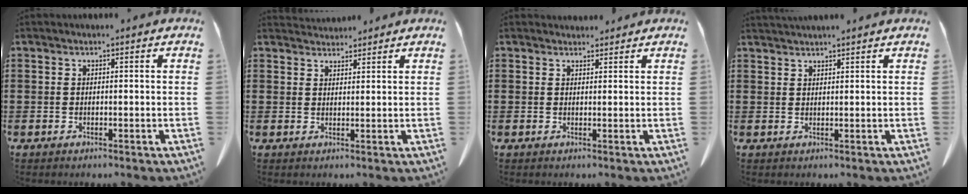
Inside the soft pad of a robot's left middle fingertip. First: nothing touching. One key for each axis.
{"total": 2.3, "fx": 2.3, "fy": 0.3, "fz": -0.1, "tx": -0.004, "ty": -0.004, "tz": 0.045}
{"total": 1.6, "fx": 1.5, "fy": 0.5, "fz": 0.1, "tx": 0.003, "ty": 0.000, "tz": 0.028}
{"total": 1.5, "fx": 1.5, "fy": -0.1, "fz": 0.2, "tx": -0.006, "ty": 0.000, "tz": 0.029}